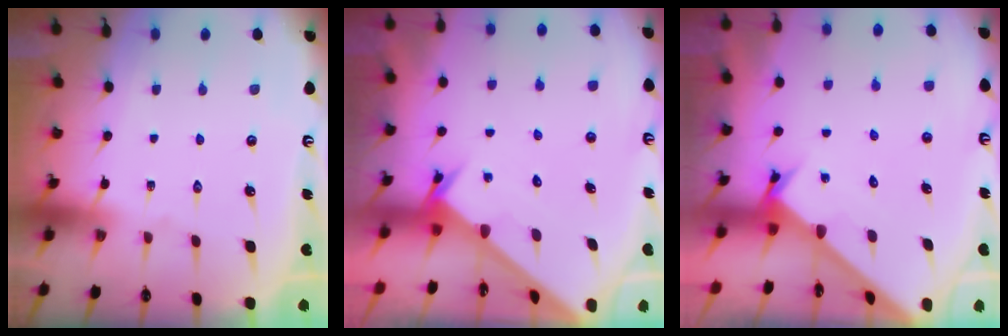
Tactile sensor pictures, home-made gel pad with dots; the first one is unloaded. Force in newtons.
{"total": 2.4, "press": 2.4, "slide": 0.2}
{"total": 2.4, "press": 2.4, "slide": 0.1}